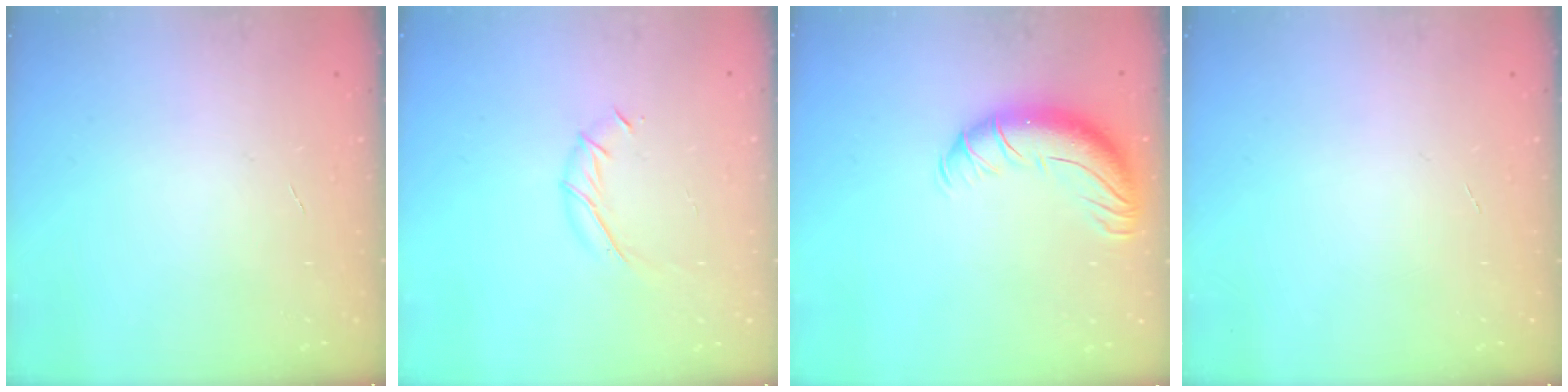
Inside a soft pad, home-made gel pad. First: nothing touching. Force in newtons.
{"total": 7.2, "press": 7.0, "slide": 1.4}
{"total": 12.1, "press": 11.8, "slide": 2.7}
{"total": 0.0}